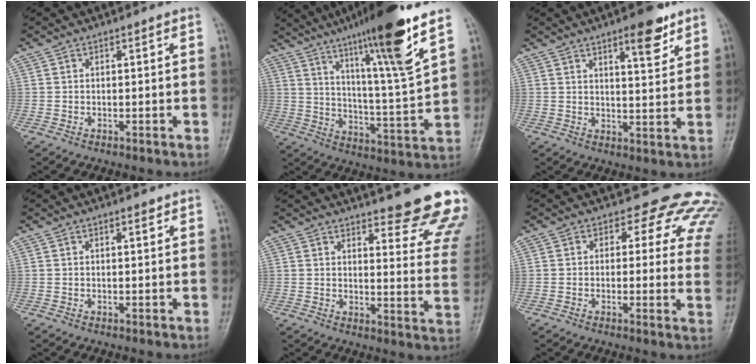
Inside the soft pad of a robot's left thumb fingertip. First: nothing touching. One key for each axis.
{"total": 19.0, "fx": 12.1, "fy": 0.6, "fz": 14.7, "tx": -0.222, "ty": -0.060, "tz": 0.193}
{"total": 7.7, "fx": 4.9, "fy": 2.2, "fz": 5.4, "tx": -0.064, "ty": -0.029, "tz": 0.069}
{"total": 0.9, "fx": 0.7, "fy": 0.2, "fz": 0.5, "tx": -0.009, "ty": -0.004, "tz": 0.010}
{"total": 19.3, "fx": 16.6, "fy": 3.6, "fz": 9.2, "tx": -0.079, "ty": -0.141, "tz": 0.183}
{"total": 13.9, "fx": 11.7, "fy": 6.5, "fz": 3.7, "tx": 0.021, "ty": -0.069, "tz": 0.099}